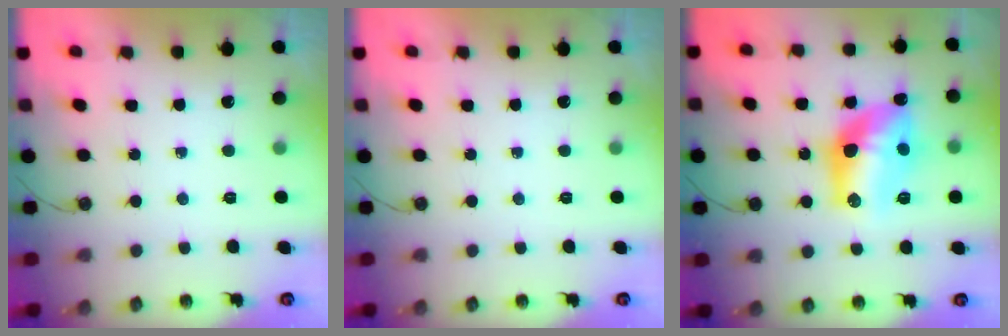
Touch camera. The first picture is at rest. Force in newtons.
{"total": 0.0}
{"total": 14.1, "press": 14.1, "slide": 1.1}